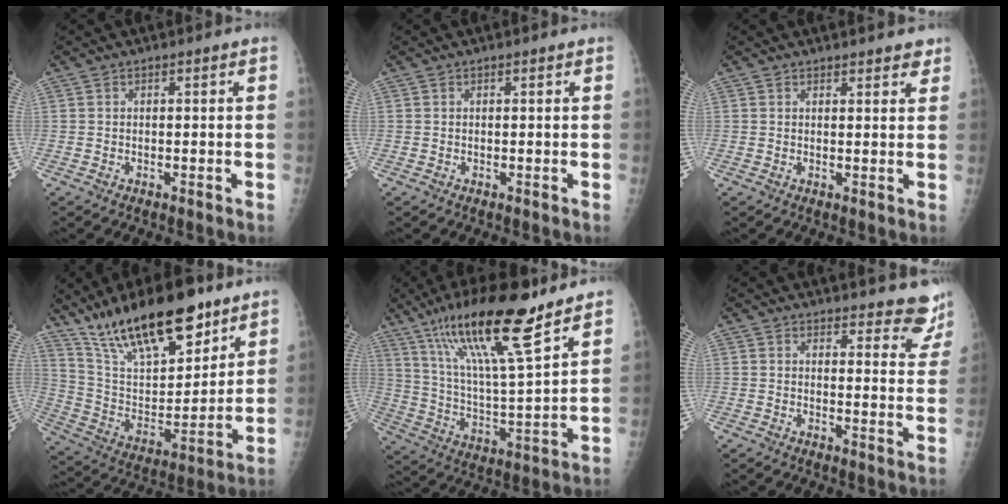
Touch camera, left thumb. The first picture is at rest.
{"total": 0.0}
{"total": 3.0, "force": [2.6, 1.1, 1.1], "torque": [0.010, -0.010, 0.028]}
{"total": 23.9, "force": [16.8, 8.7, 14.6], "torque": [-0.210, -0.059, 0.296]}
{"total": 21.0, "force": [14.1, 3.5, 15.2], "torque": [-0.260, -0.055, 0.253]}
{"total": 9.7, "force": [9.2, 2.7, 1.5], "torque": [0.027, -0.071, 0.081]}